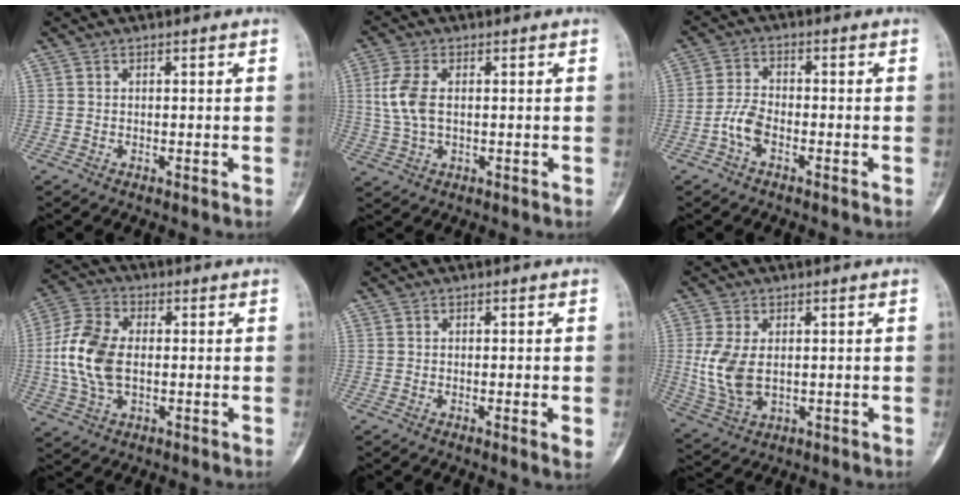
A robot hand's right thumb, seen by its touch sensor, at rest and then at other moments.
{"total": 6.9, "force": [0.8, 3.8, 5.7], "torque": [-0.133, 0.004, 0.015]}
{"total": 4.5, "force": [-2.1, 2.3, 3.3], "torque": [-0.069, 0.018, -0.045]}
{"total": 12.4, "force": [-0.2, 7.5, 9.9], "torque": [-0.210, 0.013, -0.006]}
{"total": 2.5, "force": [-0.4, 0.3, 2.4], "torque": [-0.037, -0.007, -0.007]}
{"total": 8.8, "force": [0.6, 5.3, 6.9], "torque": [-0.146, -0.007, 0.023]}